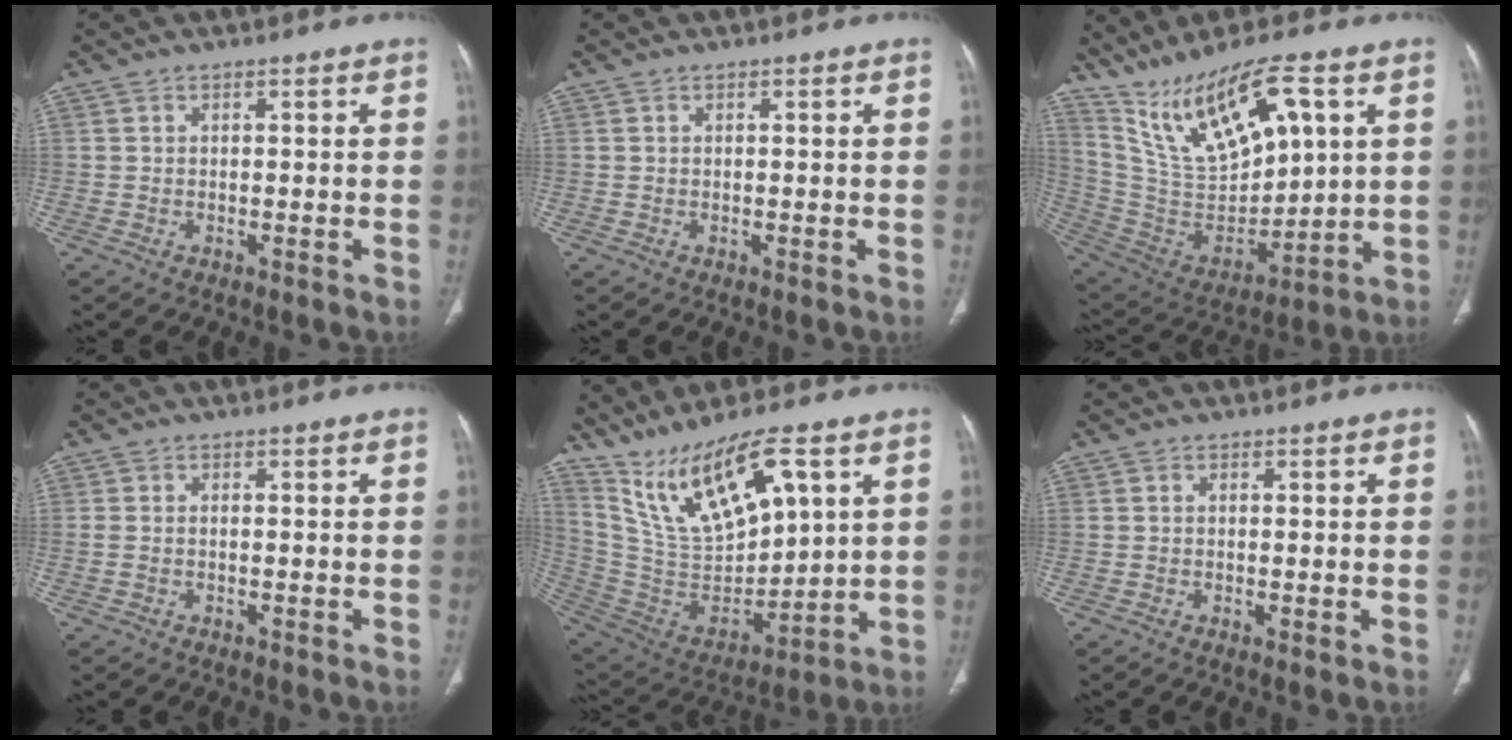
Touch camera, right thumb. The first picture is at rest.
{"total": 0.0}
{"total": 20.9, "force": [9.6, 8.0, 16.7], "torque": [-0.290, -0.025, 0.200]}
{"total": 1.0, "force": [-0.1, 0.6, 0.8], "torque": [-0.029, 0.007, 0.001]}
{"total": 19.8, "force": [10.4, 7.1, 15.3], "torque": [-0.262, -0.039, 0.219]}
{"total": 0.8, "force": [-0.2, 0.2, 0.8], "torque": [-0.018, -0.004, -0.004]}